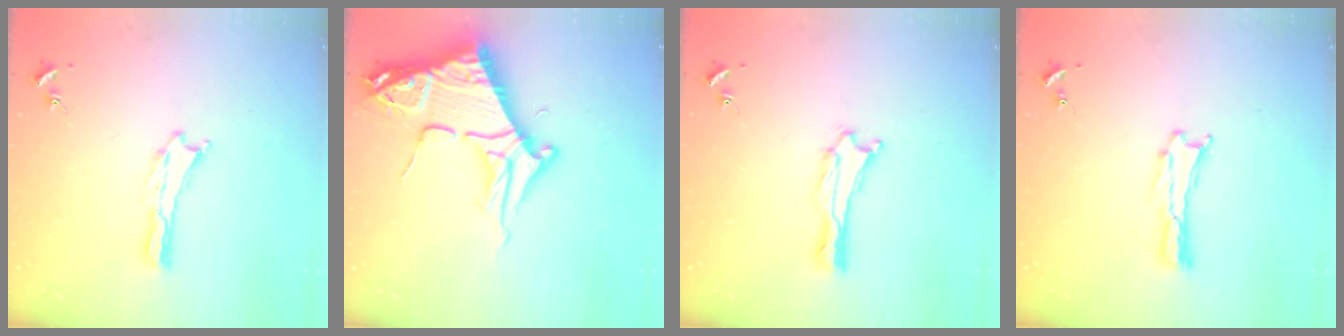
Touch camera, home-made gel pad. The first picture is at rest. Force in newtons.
{"total": 10.7, "press": 10.7, "slide": 1.2}
{"total": 0.0}
{"total": 0.0}